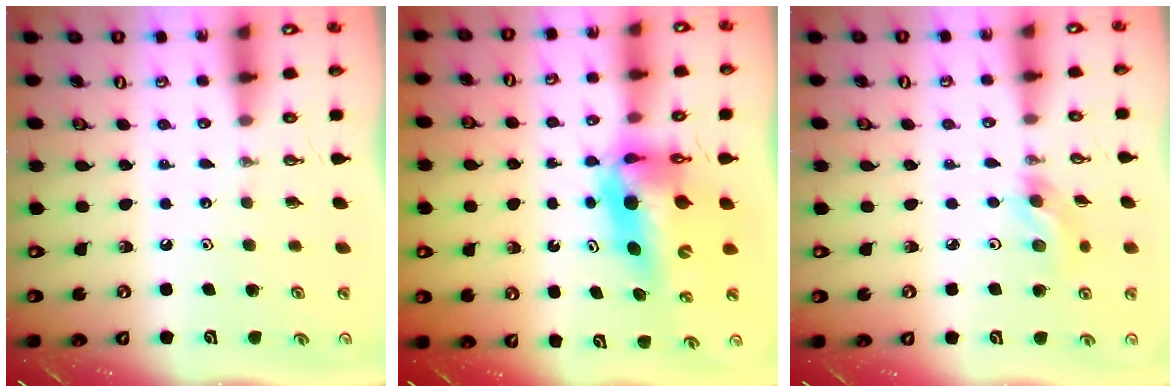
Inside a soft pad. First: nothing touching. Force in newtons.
{"total": 11.2, "press": 10.9, "slide": 2.6}
{"total": 5.9, "press": 5.5, "slide": 2.1}